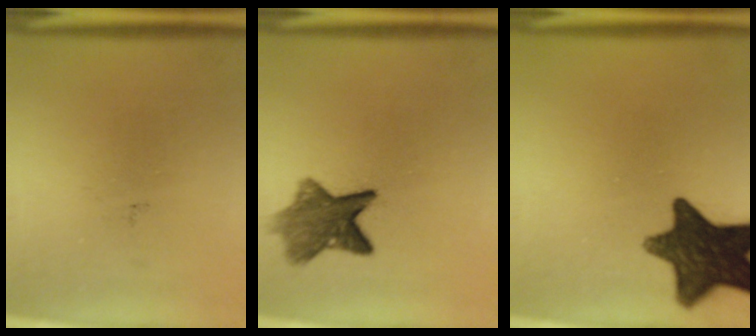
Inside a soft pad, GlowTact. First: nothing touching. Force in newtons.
{"total": 7.2}
{"total": 14.2}